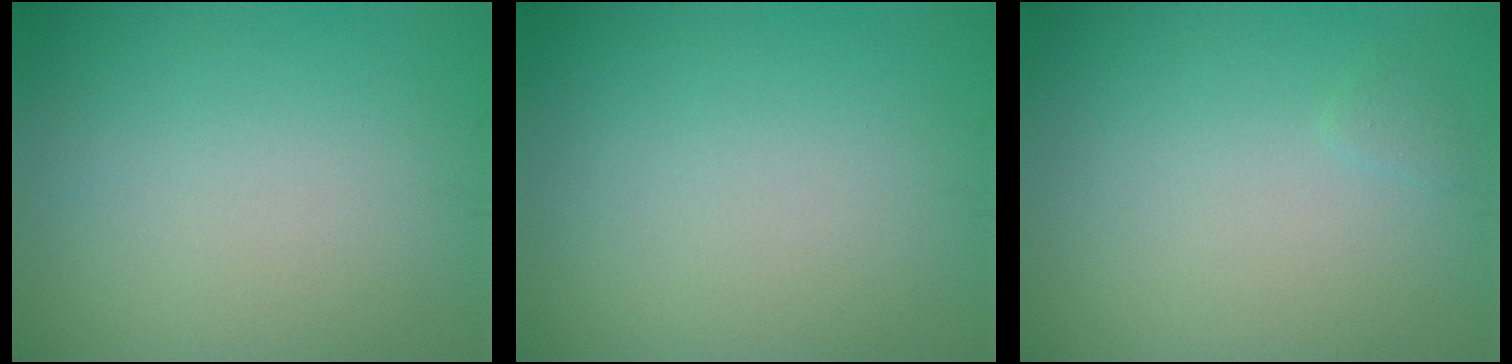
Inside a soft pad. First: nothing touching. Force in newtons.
{"total": 0.0}
{"total": 0.5, "press": 0.5, "slide": 0.0}